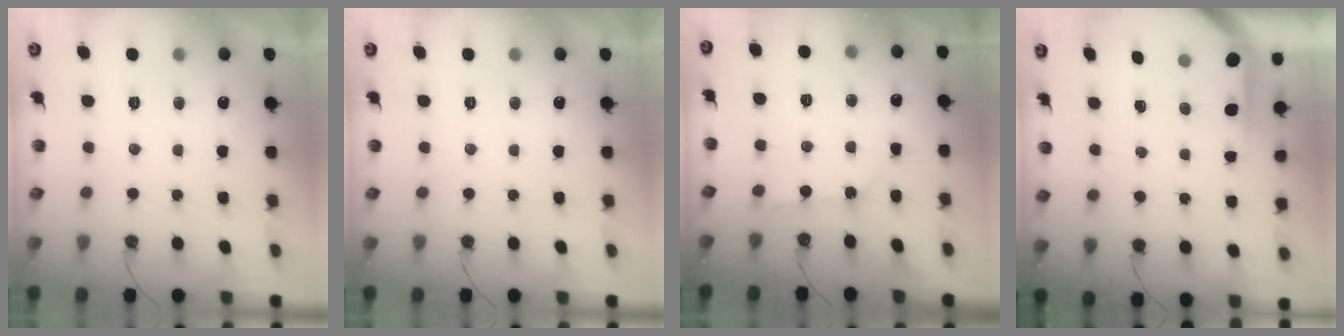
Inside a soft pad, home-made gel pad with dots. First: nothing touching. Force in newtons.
{"total": 0.0}
{"total": 1.0, "press": 1.0, "slide": 0.1}
{"total": 3.7, "press": 3.7, "slide": 0.4}